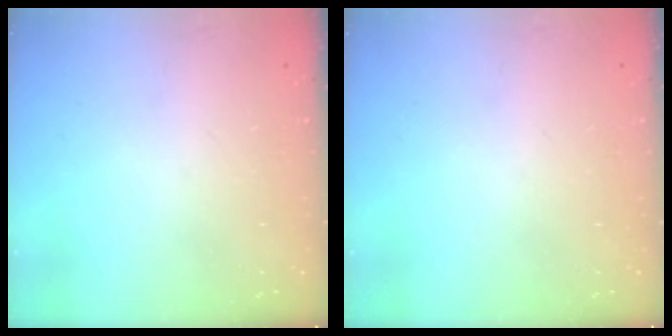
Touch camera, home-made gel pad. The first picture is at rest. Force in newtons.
{"total": 0.0}